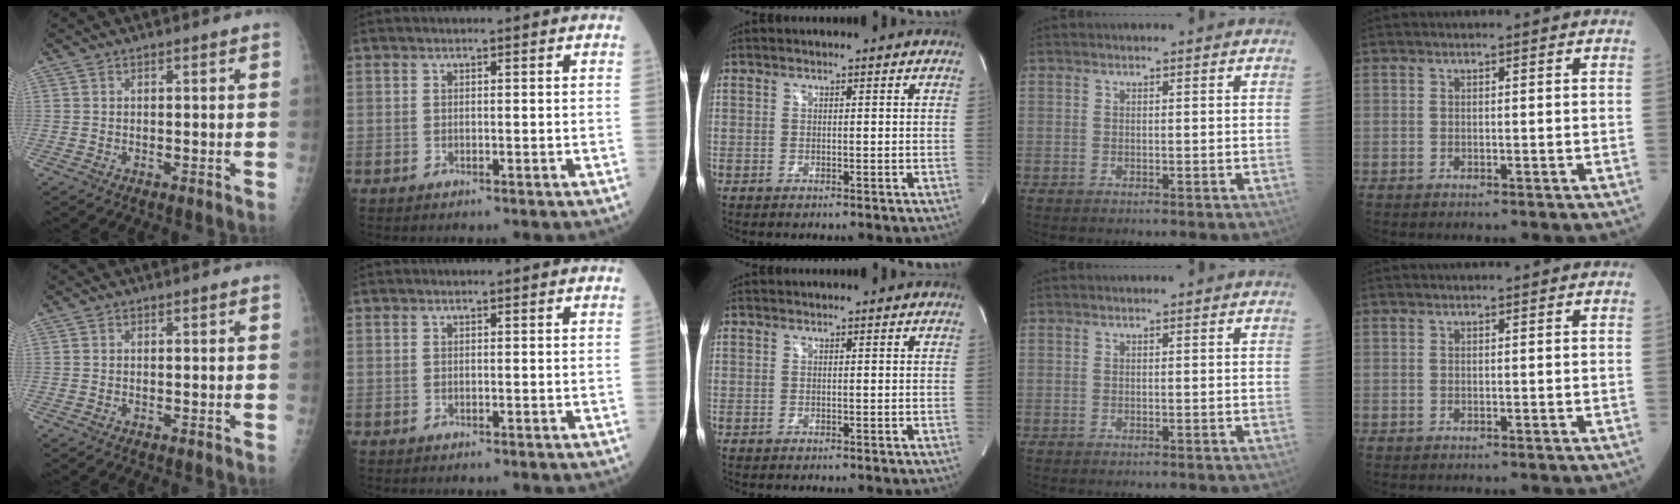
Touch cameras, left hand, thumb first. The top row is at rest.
{}